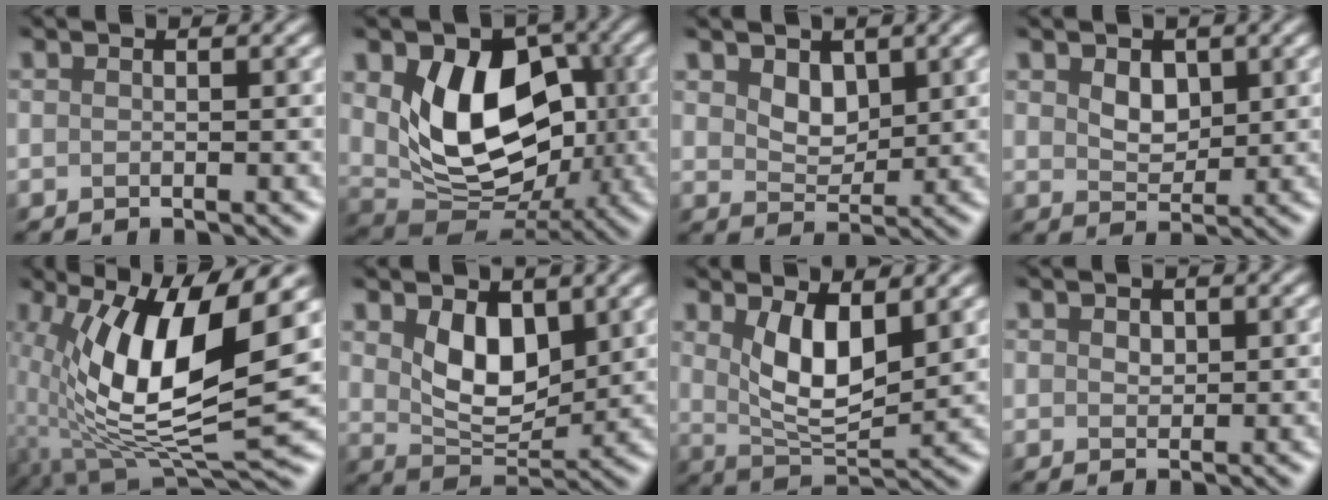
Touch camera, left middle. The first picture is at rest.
{"total": 9.2, "force": [1.4, 6.7, 6.2], "torque": [-0.115, -0.021, 0.033]}
{"total": 2.2, "force": [1.3, 1.5, 1.0], "torque": [-0.027, -0.005, 0.019]}
{"total": 2.3, "force": [1.0, 1.6, 1.2], "torque": [-0.028, -0.003, 0.015]}
{"total": 12.2, "force": [1.2, 3.9, 11.5], "torque": [-0.229, -0.019, 0.019]}
{"total": 4.6, "force": [1.9, 2.7, 3.2], "torque": [-0.068, -0.009, 0.031]}
{"total": 5.1, "force": [2.1, 2.2, 4.1], "torque": [-0.090, -0.011, 0.040]}
{"total": 0.9, "force": [0.5, 0.7, 0.3], "torque": [-0.008, -0.001, 0.004]}